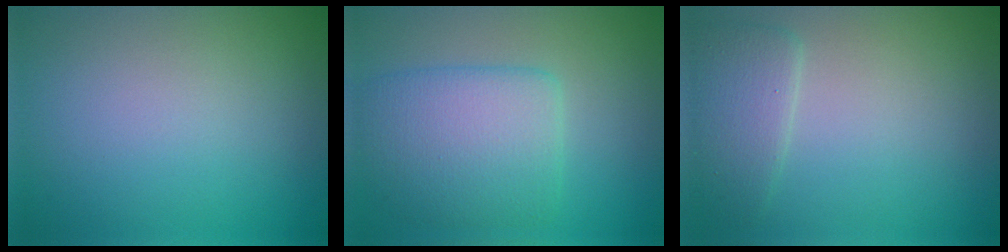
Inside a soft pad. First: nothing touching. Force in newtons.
{"total": 5.7, "press": 5.7, "slide": 0.2}
{"total": 2.8, "press": 2.8, "slide": 0.2}